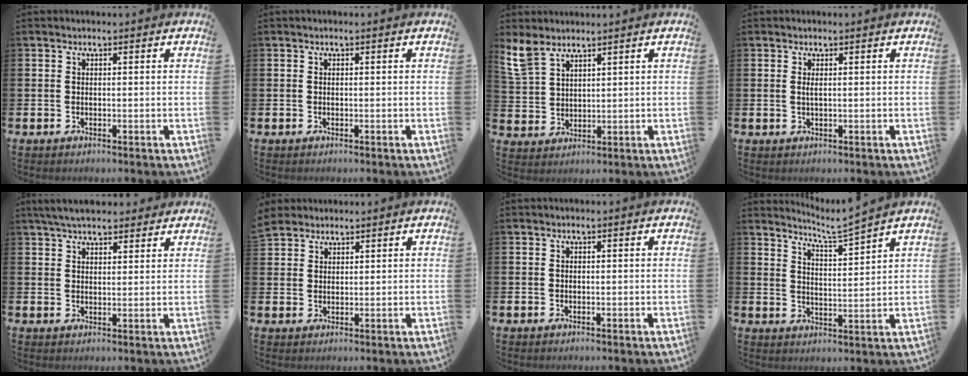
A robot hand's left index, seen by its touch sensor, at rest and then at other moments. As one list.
[{"total": 0.0}, {"total": 5.3, "force": [4.4, 2.2, 2.0], "torque": [-0.048, -0.013, 0.081]}, {"total": 0.7, "force": [0.3, 0.0, 0.7], "torque": [-0.016, 0.001, 0.006]}, {"total": 5.0, "force": [4.7, 1.2, 1.3], "torque": [-0.037, -0.010, 0.088]}, {"total": 3.4, "force": [3.1, 1.2, -0.2], "torque": [0.007, -0.012, 0.058]}, {"total": 0.0}, {"total": 4.8, "force": [4.6, -0.7, 1.1], "torque": [-0.028, -0.038, 0.076]}]